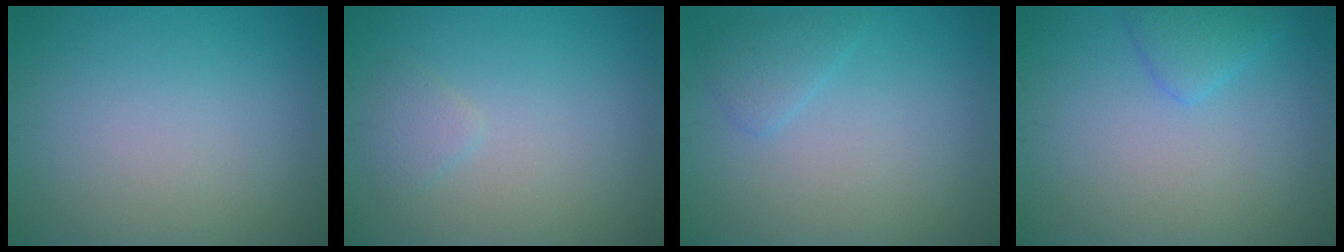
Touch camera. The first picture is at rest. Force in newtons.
{"total": 1.2, "press": 1.2, "slide": 0.1}
{"total": 1.6, "press": 1.6, "slide": 0.1}
{"total": 1.9, "press": 1.9, "slide": 0.2}